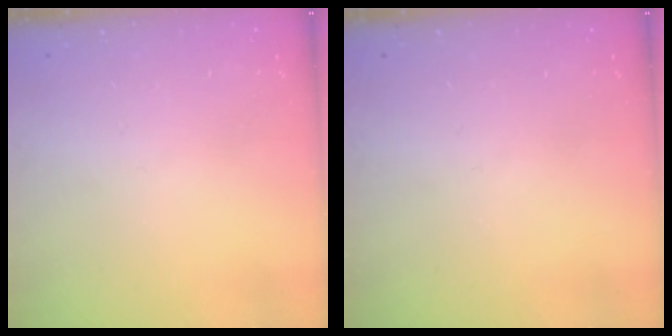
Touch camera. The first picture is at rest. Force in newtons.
{"total": 0.0}